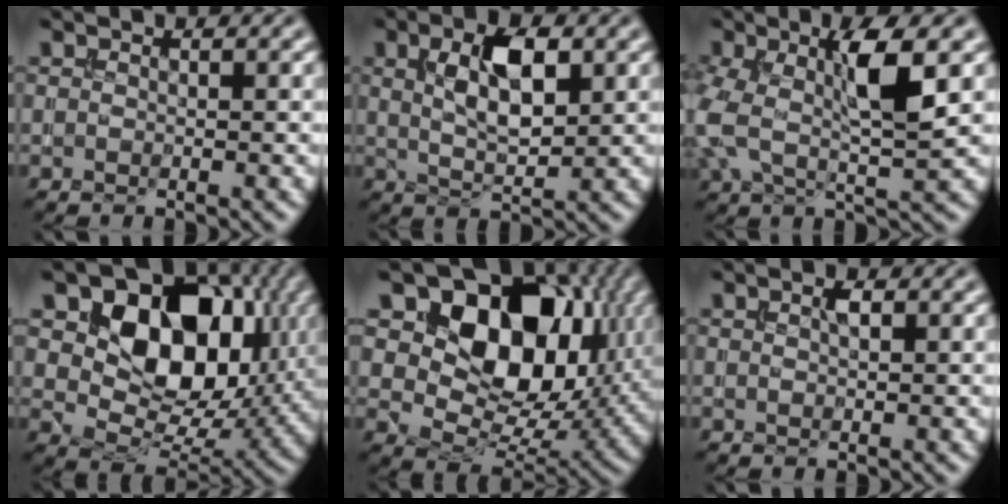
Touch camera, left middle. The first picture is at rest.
{"total": 5.3, "force": [1.5, 2.3, 4.5], "torque": [-0.089, 0.000, 0.027]}
{"total": 7.1, "force": [0.7, 2.7, 6.5], "torque": [-0.136, 0.005, 0.008]}
{"total": 12.0, "force": [3.7, 8.4, 7.7], "torque": [-0.118, -0.014, 0.060]}
{"total": 14.1, "force": [5.0, 9.4, 9.1], "torque": [-0.135, 0.000, 0.083]}
{"total": 1.0, "force": [0.3, 0.5, 0.8], "torque": [-0.016, -0.001, 0.004]}